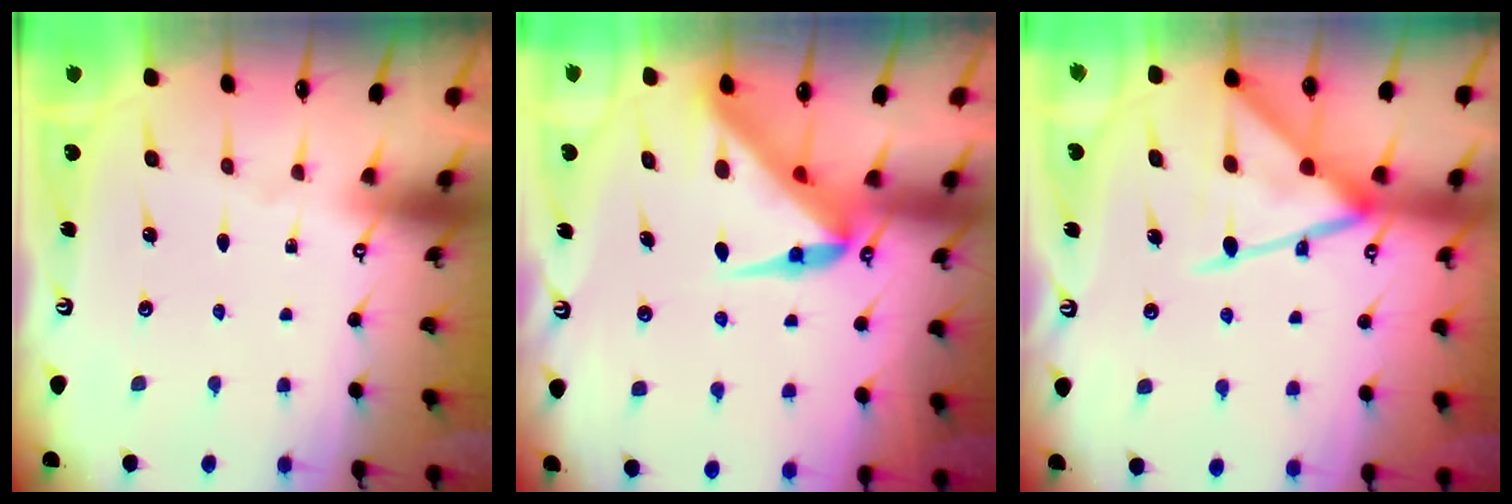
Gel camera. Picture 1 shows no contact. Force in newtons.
{"total": 7.7, "press": 7.7, "slide": 0.5}
{"total": 17.0, "press": 16.9, "slide": 1.4}